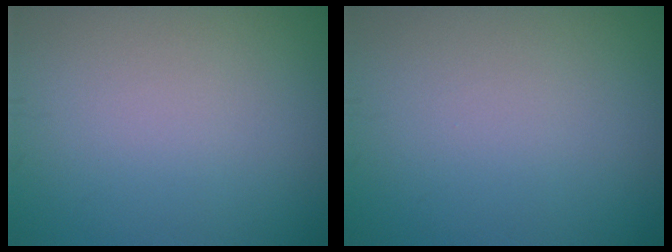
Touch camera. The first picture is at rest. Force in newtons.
{"total": 0.0}